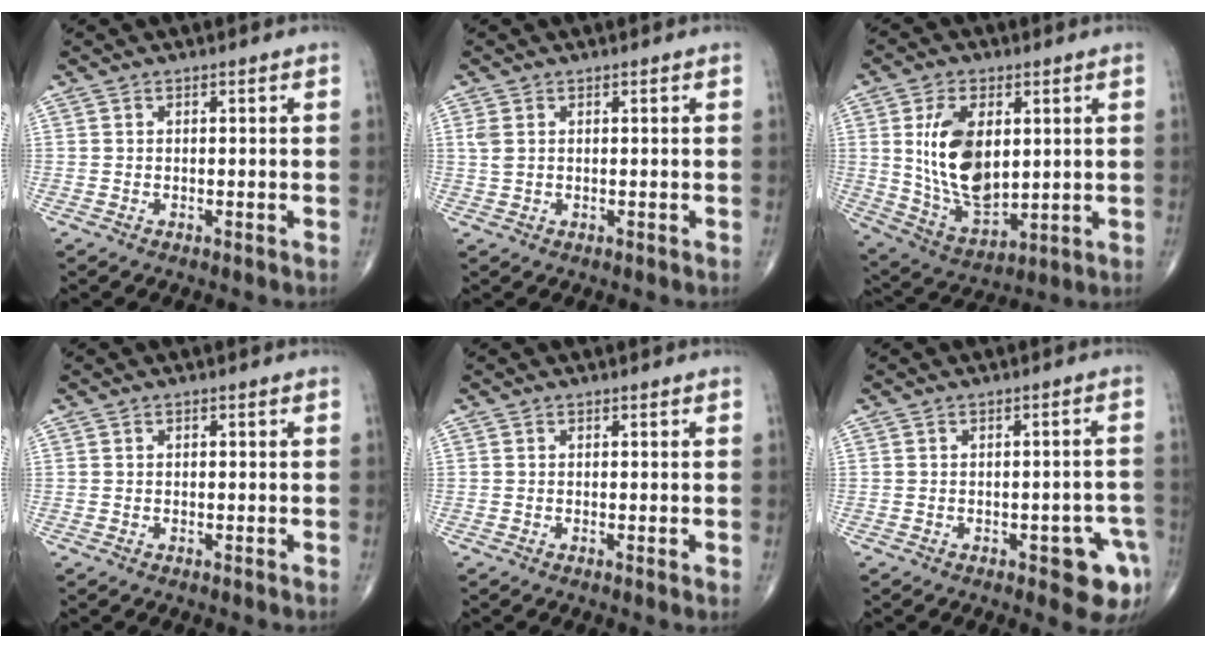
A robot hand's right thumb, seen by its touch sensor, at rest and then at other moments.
{"total": 1.9, "force": [0.6, 1.2, 1.4], "torque": [-0.039, 0.006, 0.018]}
{"total": 15.5, "force": [2.6, 8.9, 12.5], "torque": [-0.212, -0.020, 0.063]}
{"total": 0.0}
{"total": 0.6, "force": [0.0, 0.0, 0.6], "torque": [-0.015, -0.003, -0.003]}
{"total": 7.9, "force": [-3.5, 3.2, 6.4], "torque": [-0.046, 0.017, -0.038]}